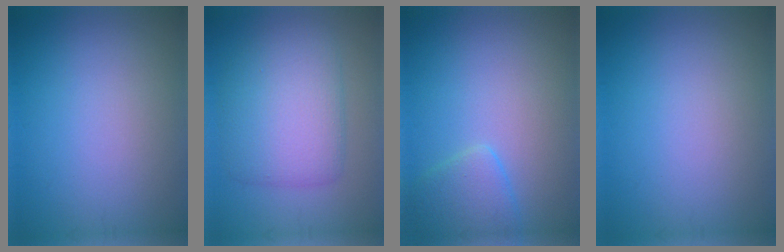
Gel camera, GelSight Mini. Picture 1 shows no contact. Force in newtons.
{"total": 6.2, "press": 6.2, "slide": 0.2}
{"total": 2.6, "press": 2.6, "slide": 0.2}
{"total": 0.0}